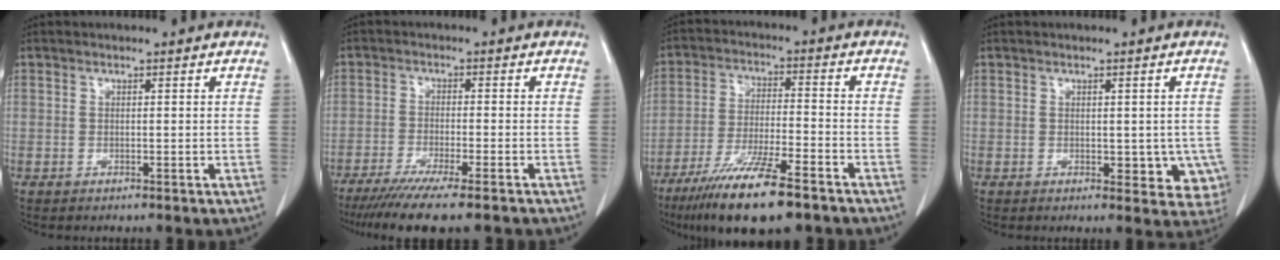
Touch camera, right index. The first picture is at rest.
{"total": 11.6, "force": [-9.3, 0.2, 6.9], "torque": [-0.092, -0.028, -0.143]}
{"total": 14.1, "force": [-9.7, 1.8, 10.0], "torque": [-0.191, -0.036, -0.168]}
{"total": 6.0, "force": [-0.7, 3.5, 4.7], "torque": [-0.028, -0.003, -0.004]}